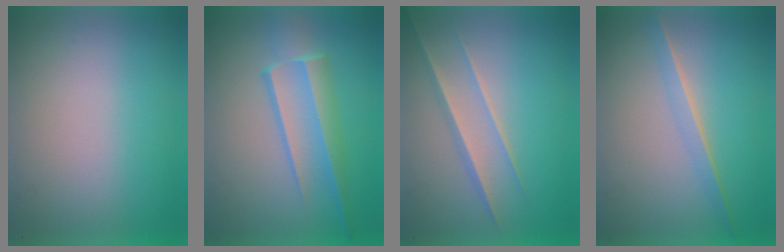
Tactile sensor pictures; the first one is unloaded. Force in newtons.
{"total": 3.1}
{"total": 1.5}
{"total": 1.3}